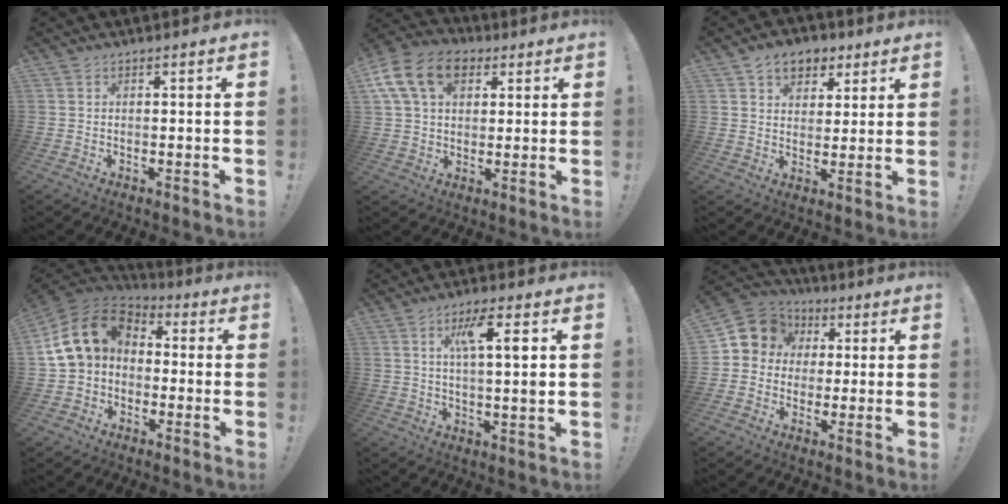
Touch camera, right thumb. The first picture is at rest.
{"total": 16.0, "force": [6.2, 11.0, 9.9], "torque": [-0.163, -0.014, 0.118]}
{"total": 8.9, "force": [5.0, 6.5, 3.6], "torque": [-0.042, -0.023, 0.096]}
{"total": 15.1, "force": [2.5, 11.3, 9.7], "torque": [-0.182, 0.009, 0.048]}
{"total": 9.1, "force": [2.9, 1.2, 8.6], "torque": [-0.147, 0.002, 0.040]}
{"total": 9.1, "force": [1.9, 8.5, 2.7], "torque": [-0.038, 0.000, 0.043]}